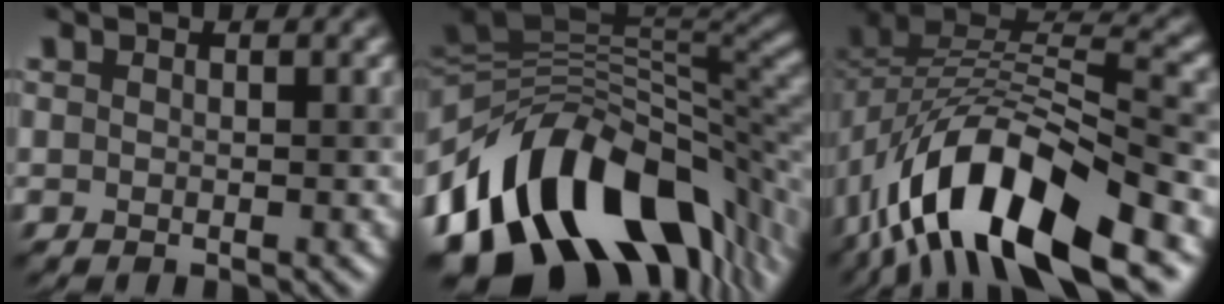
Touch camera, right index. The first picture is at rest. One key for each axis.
{"total": 14.6, "fx": -4.8, "fy": 8.9, "fz": 10.5, "tx": -0.158, "ty": 0.020, "tz": -0.079}
{"total": 13.6, "fx": -7.2, "fy": 5.8, "fz": 10.0, "tx": -0.179, "ty": 0.006, "tz": -0.135}